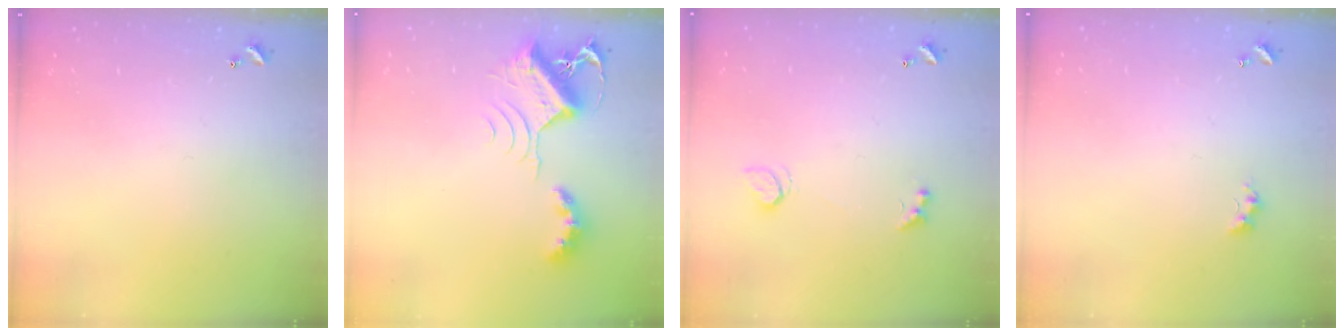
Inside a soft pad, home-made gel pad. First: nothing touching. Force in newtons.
{"total": 9.7, "press": 9.6, "slide": 1.1}
{"total": 2.3, "press": 1.9, "slide": 1.1}
{"total": 2.7, "press": 2.6, "slide": 0.6}